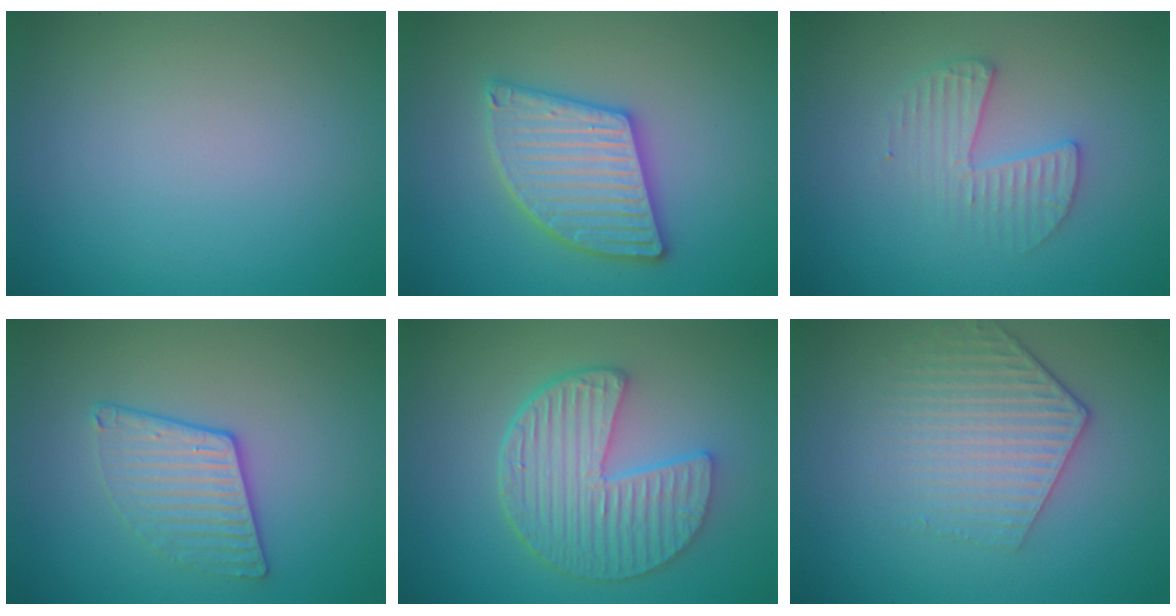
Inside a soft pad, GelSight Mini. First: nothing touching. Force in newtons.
{"total": 5.5, "press": 5.4, "slide": 0.7}
{"total": 2.7, "press": 2.7, "slide": 0.3}
{"total": 2.8, "press": 2.3, "slide": 1.6}
{"total": 6.3, "press": 4.7, "slide": 4.2}
{"total": 4.1, "press": 3.1, "slide": 2.7}